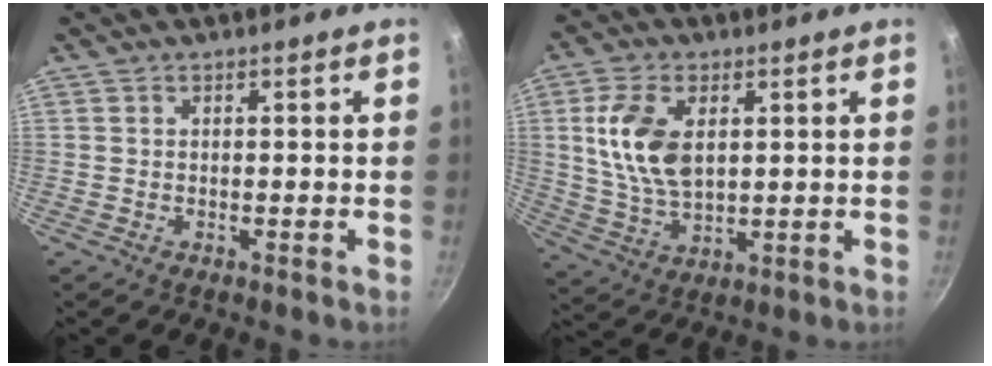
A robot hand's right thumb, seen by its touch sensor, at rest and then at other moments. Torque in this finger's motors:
{"motor_torque": [0.26, 0.46, 1.10, 0.03, 0.27]}